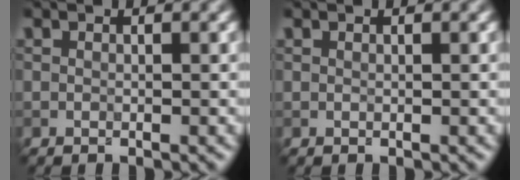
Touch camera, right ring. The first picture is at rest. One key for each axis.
{"total": 0.0}